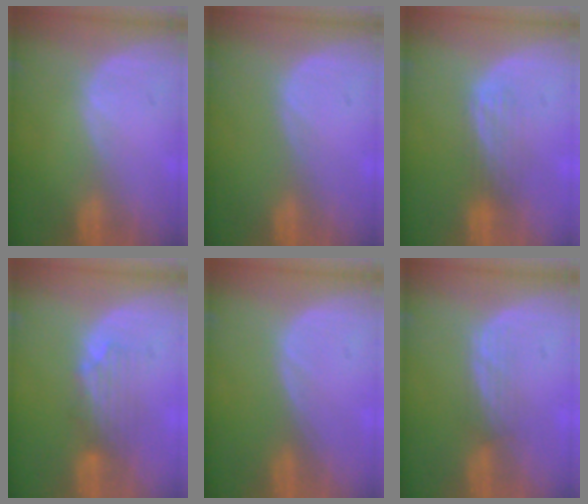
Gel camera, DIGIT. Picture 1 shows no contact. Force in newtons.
{"total": 0.0}
{"total": 3.4, "press": 3.0, "slide": 1.6}
{"total": 3.9, "press": 3.7, "slide": 1.0}
{"total": 0.0}
{"total": 2.4, "press": 2.3, "slide": 0.8}